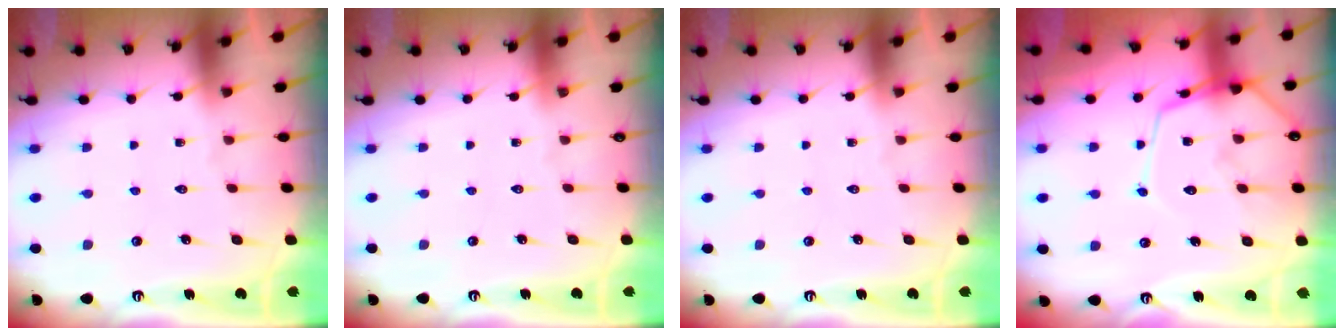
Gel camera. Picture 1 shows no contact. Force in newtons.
{"total": 0.0}
{"total": 0.0}
{"total": 11.5, "press": 11.4, "slide": 1.2}